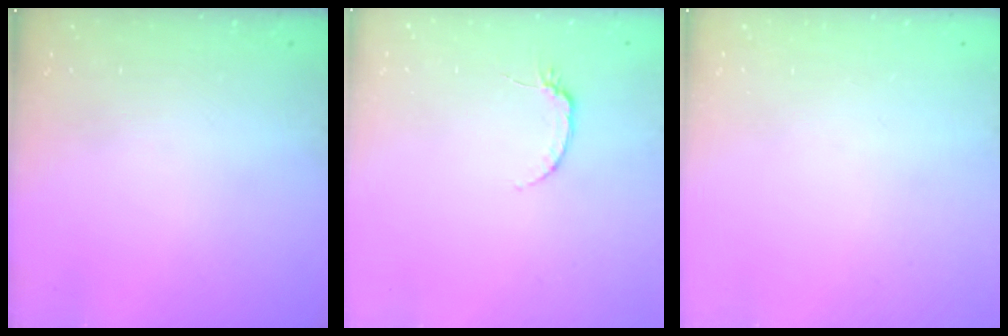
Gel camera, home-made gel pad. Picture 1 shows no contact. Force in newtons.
{"total": 5.3, "press": 5.2, "slide": 0.6}
{"total": 0.0}